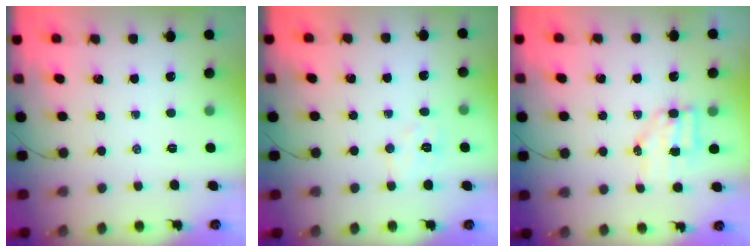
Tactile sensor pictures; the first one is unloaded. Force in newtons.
{"total": 6.8, "press": 6.7, "slide": 1.2}
{"total": 6.3, "press": 6.2, "slide": 0.9}